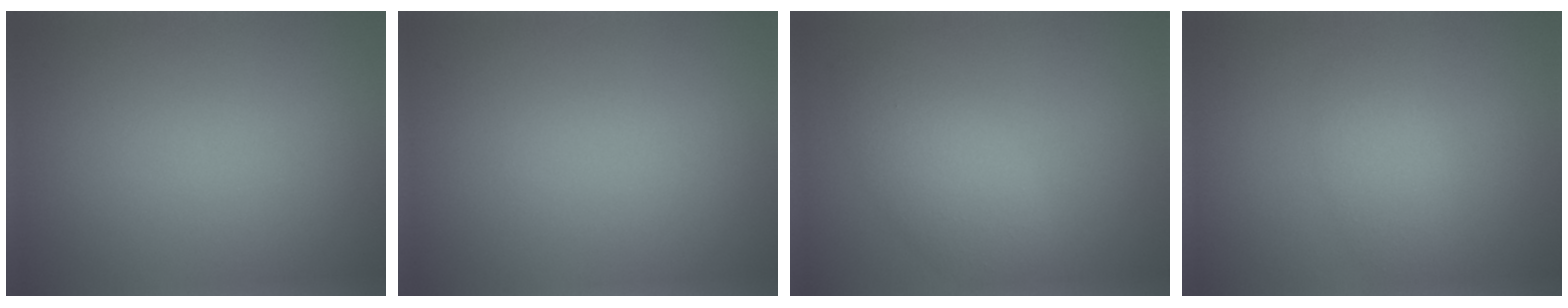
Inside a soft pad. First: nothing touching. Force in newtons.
{"total": 0.0}
{"total": 3.5, "press": 3.5, "slide": 0.2}
{"total": 1.5, "press": 1.5, "slide": 0.0}